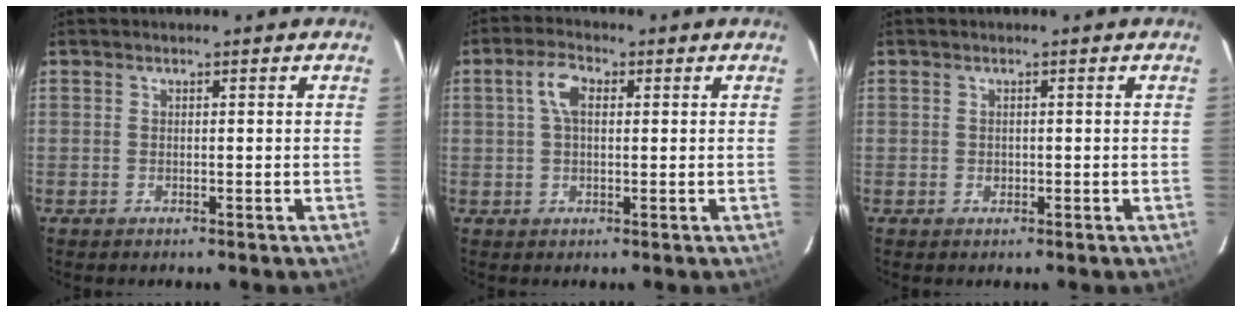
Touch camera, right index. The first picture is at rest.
{"total": 4.6, "force": [1.1, 2.4, 3.7], "torque": [-0.074, 0.014, 0.021]}
{"total": 0.8, "force": [0.0, 0.8, 0.1], "torque": [0.002, 0.002, 0.003]}